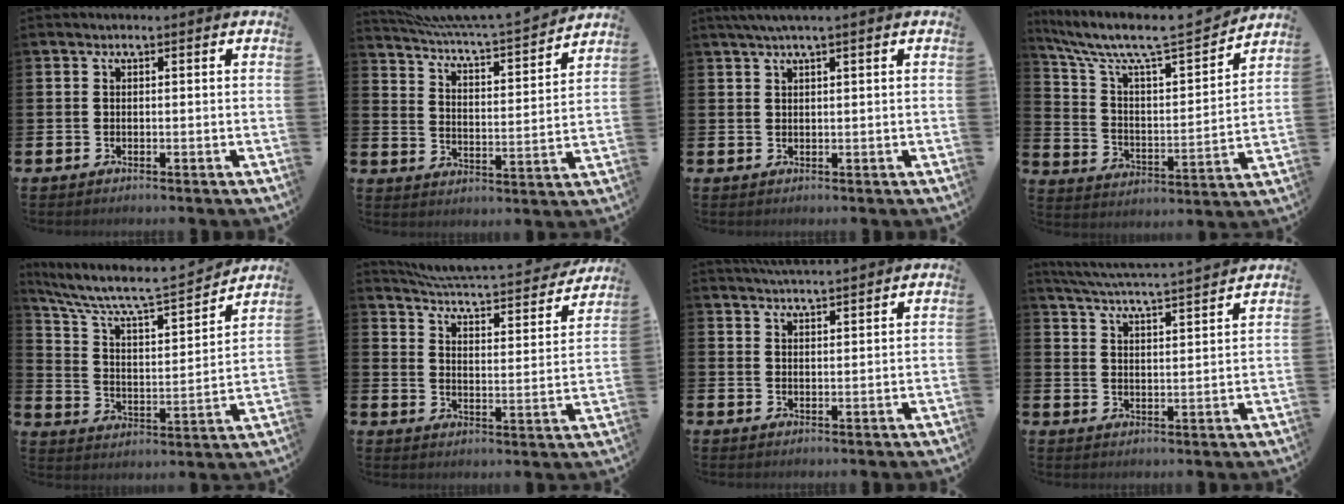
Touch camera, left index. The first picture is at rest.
{"total": 6.5, "force": [6.4, -0.2, 1.4], "torque": [-0.058, -0.060, 0.106]}
{"total": 2.1, "force": [1.6, -0.2, 1.4], "torque": [-0.034, 0.004, 0.029]}
{"total": 8.7, "force": [7.7, 1.6, 3.8], "torque": [-0.111, -0.058, 0.126]}
{"total": 8.1, "force": [7.3, 1.5, 3.1], "torque": [-0.099, -0.056, 0.120]}
{"total": 5.3, "force": [5.2, 0.3, 1.1], "torque": [-0.051, -0.049, 0.083]}
{"total": 3.9, "force": [3.8, -0.3, 0.2], "torque": [-0.011, -0.019, 0.070]}
{"total": 5.1, "force": [5.0, -0.4, 1.2], "torque": [-0.046, -0.041, 0.084]}